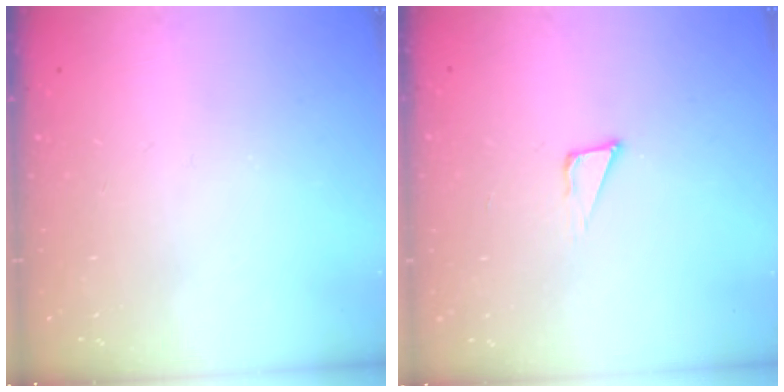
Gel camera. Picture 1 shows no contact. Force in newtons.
{"total": 3.4, "press": 3.3, "slide": 0.9}